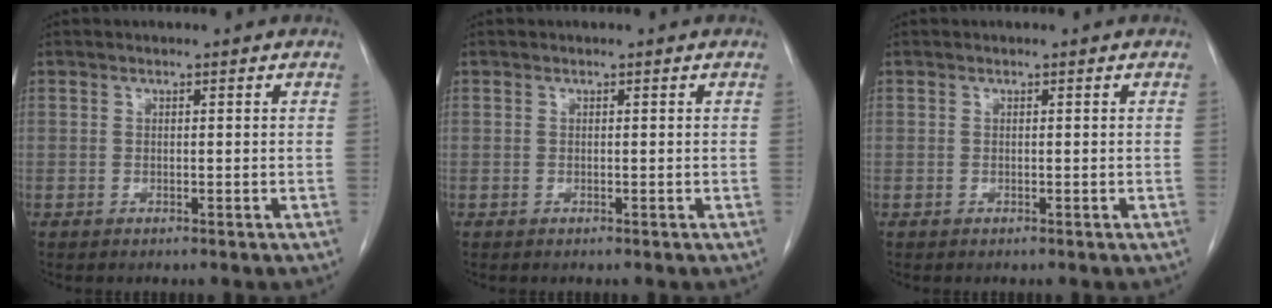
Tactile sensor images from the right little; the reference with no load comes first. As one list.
[{"total": 0.0}, {"total": 0.0}]